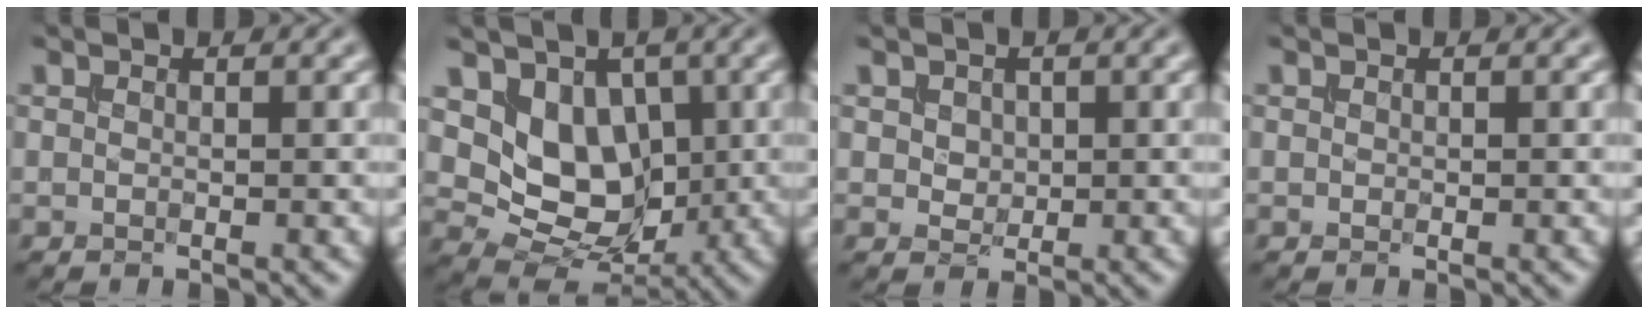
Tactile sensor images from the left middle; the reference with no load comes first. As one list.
[{"total": 7.0, "force": [1.3, 5.4, 4.3], "torque": [-0.073, -0.018, 0.019]}, {"total": 1.6, "force": [0.5, 1.3, 0.8], "torque": [-0.022, 0.000, 0.013]}, {"total": 0.0}]